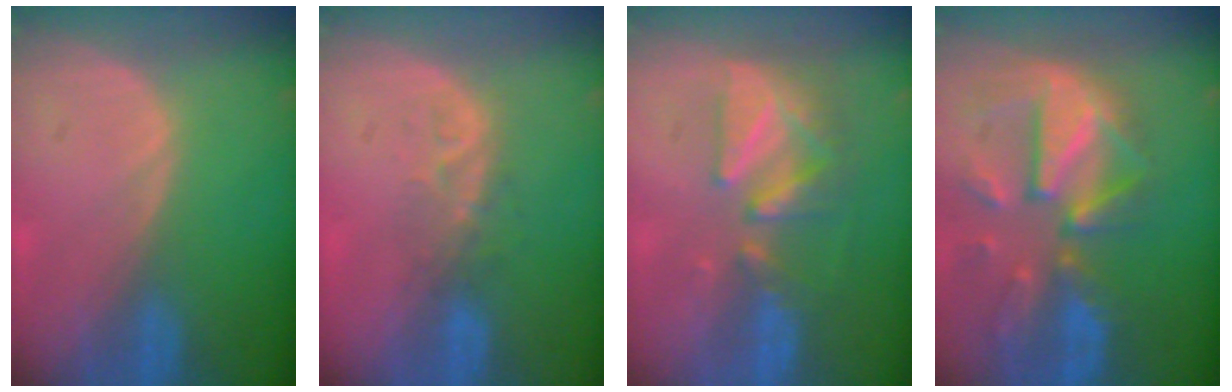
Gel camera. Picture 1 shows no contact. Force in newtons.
{"total": 3.4, "press": 3.2, "slide": 1.1}
{"total": 8.6, "press": 7.7, "slide": 4.0}
{"total": 12.1, "press": 10.5, "slide": 6.0}